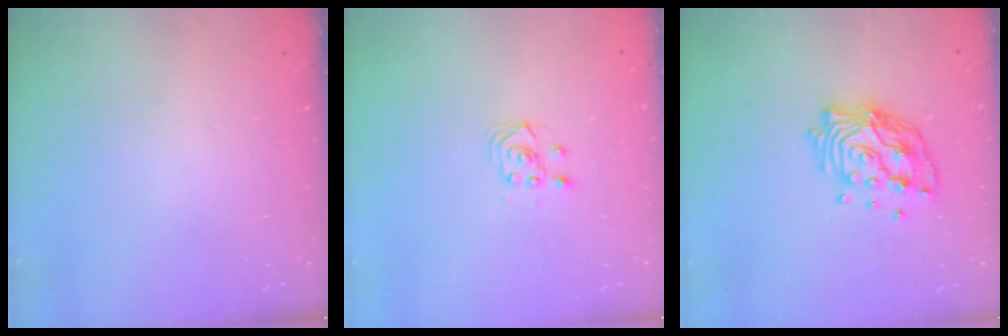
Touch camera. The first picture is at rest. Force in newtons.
{"total": 3.6, "press": 3.2, "slide": 1.6}
{"total": 14.9, "press": 14.8, "slide": 1.1}